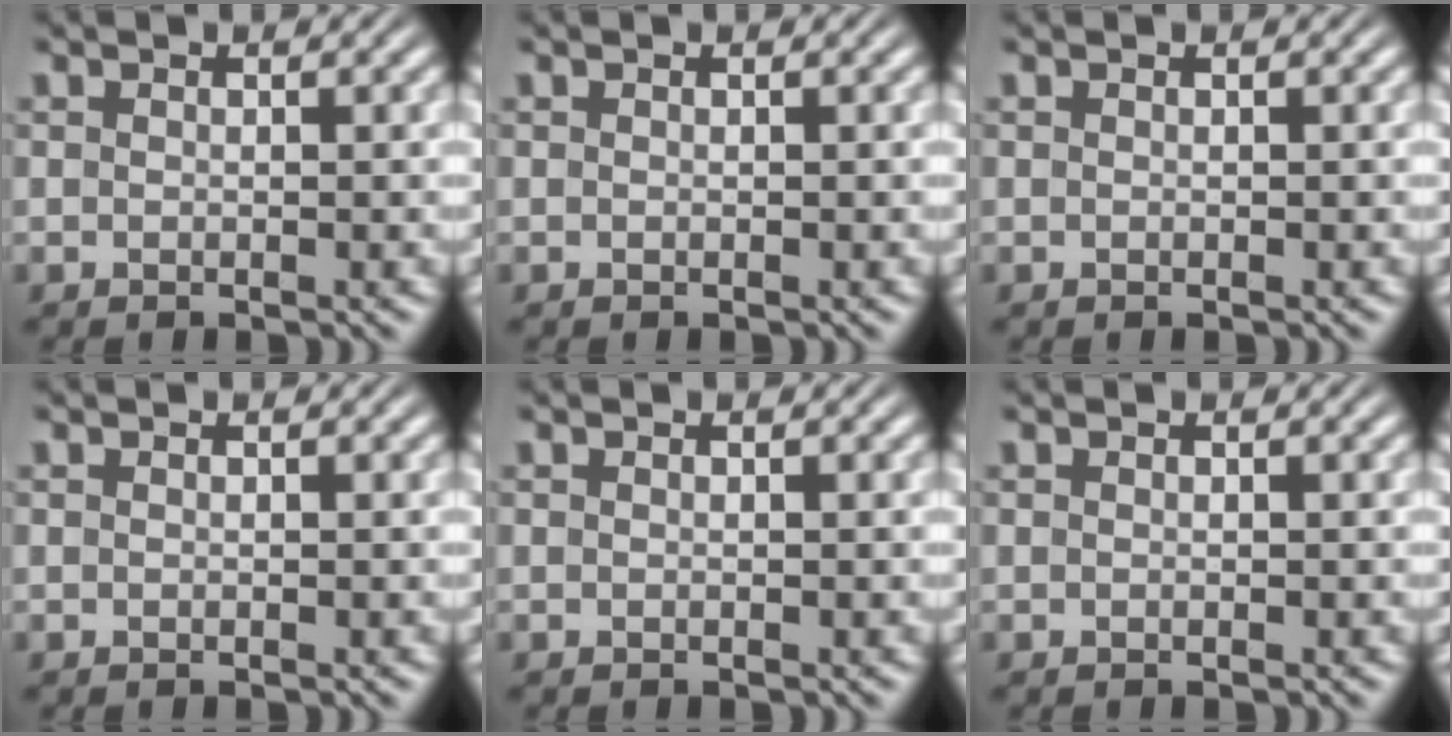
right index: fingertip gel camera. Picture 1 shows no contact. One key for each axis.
{"total": 0.0}
{"total": 0.0}
{"total": 0.0}
{"total": 0.0}
{"total": 0.0}